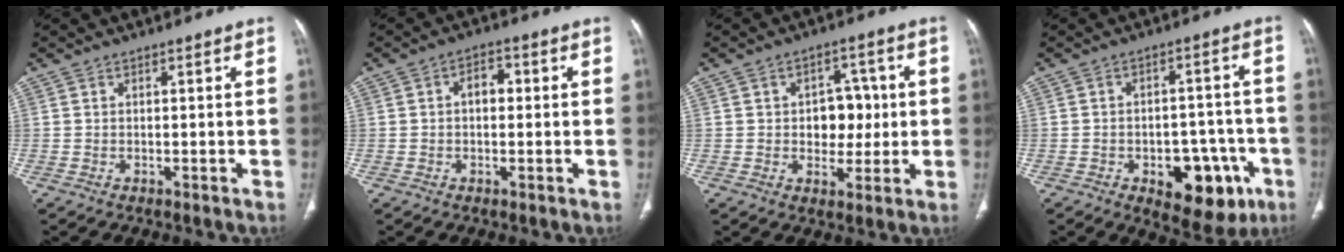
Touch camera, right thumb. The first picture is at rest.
{"total": 3.7, "force": [0.2, 2.5, 2.8], "torque": [-0.033, 0.015, -0.003]}
{"total": 8.1, "force": [0.4, 5.9, 5.5], "torque": [-0.033, 0.010, 0.010]}
{"total": 13.9, "force": [-5.8, 7.8, 9.9], "torque": [-0.088, 0.036, -0.065]}